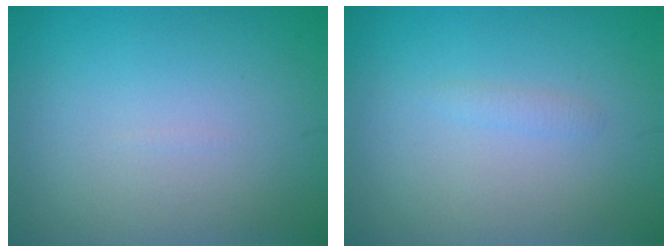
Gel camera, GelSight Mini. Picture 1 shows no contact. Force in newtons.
{"total": 0.6, "press": 0.6, "slide": 0.1}